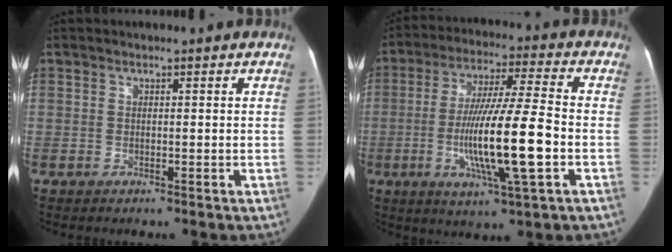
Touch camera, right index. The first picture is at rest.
{"total": 15.2, "force": [-3.3, 0.5, 14.8], "torque": [-0.276, -0.011, -0.061]}